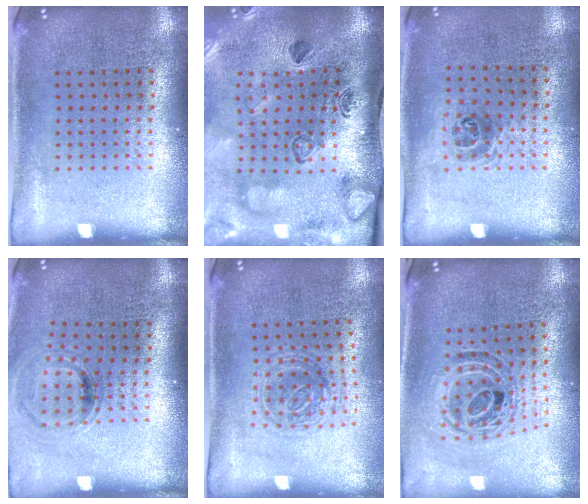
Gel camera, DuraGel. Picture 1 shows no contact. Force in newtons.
{"total": 2.8, "press": 2.3, "slide": 1.6}
{"total": 1.0, "press": 0.7, "slide": 0.6}
{"total": 0.9, "press": 0.9, "slide": 0.2}
{"total": 1.2, "press": 1.1, "slide": 0.4}
{"total": 1.1, "press": 1.0, "slide": 0.4}